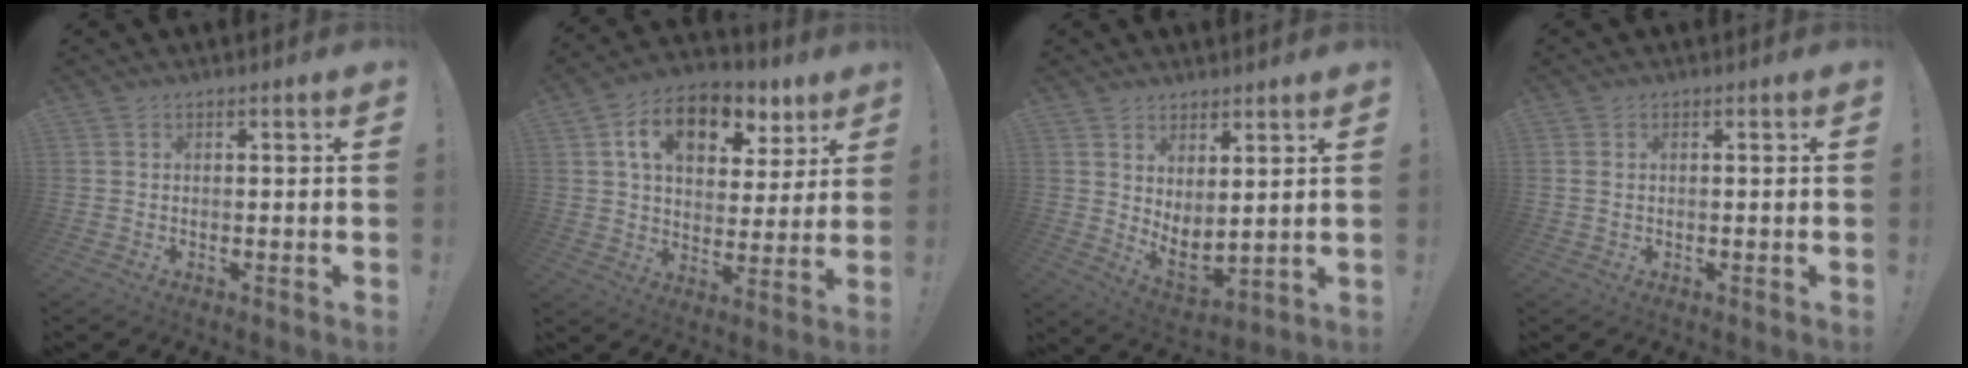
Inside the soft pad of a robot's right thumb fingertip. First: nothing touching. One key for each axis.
{"total": 14.6, "fx": 7.4, "fy": 9.0, "fz": 8.8, "tx": -0.140, "ty": -0.031, "tz": 0.131}
{"total": 5.6, "fx": 3.9, "fy": 2.0, "fz": 3.5, "tx": -0.051, "ty": -0.050, "tz": 0.077}
{"total": 0.9, "fx": 0.4, "fy": 0.4, "fz": 0.7, "tx": -0.024, "ty": 0.005, "tz": 0.010}